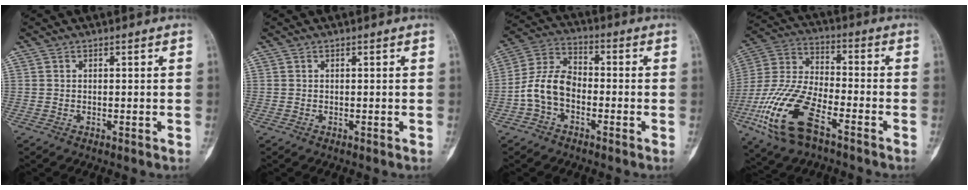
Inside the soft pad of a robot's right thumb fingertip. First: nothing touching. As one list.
[{"total": 0.0}, {"total": 9.2, "force": [-2.6, 6.1, 6.4], "torque": [-0.118, 0.037, -0.063]}, {"total": 18.3, "force": [-8.7, 8.1, 14.0], "torque": [-0.296, 0.029, -0.168]}]